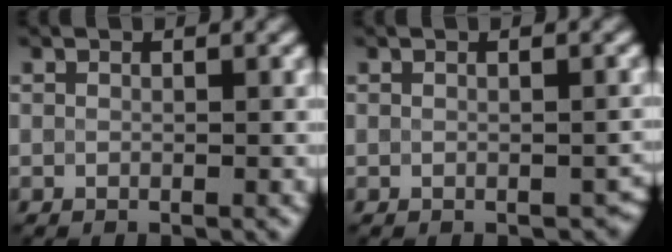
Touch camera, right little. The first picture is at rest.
{"total": 1.9, "force": [-0.8, 1.2, 1.2], "torque": [-0.006, -0.001, -0.007]}